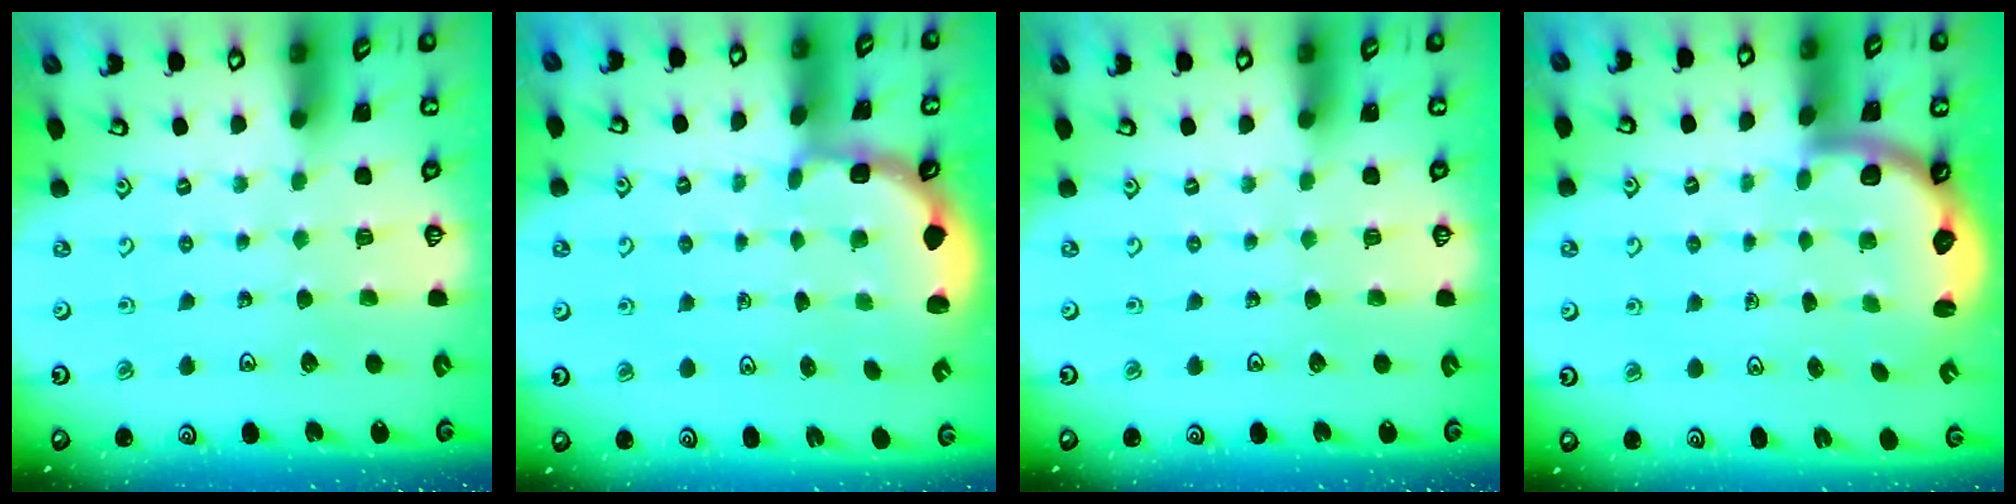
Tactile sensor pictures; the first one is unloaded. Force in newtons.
{"total": 2.4, "press": 1.8, "slide": 1.6}
{"total": 0.0}
{"total": 2.8, "press": 2.2, "slide": 1.8}